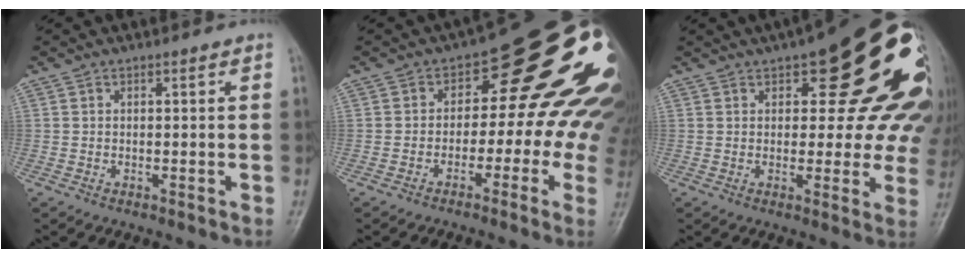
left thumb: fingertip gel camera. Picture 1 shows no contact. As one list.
[{"total": 18.4, "force": [0.0, 10.5, 15.1], "torque": [-0.146, 0.035, -0.008]}, {"total": 24.5, "force": [9.5, 9.7, 20.4], "torque": [-0.206, 0.008, 0.121]}]